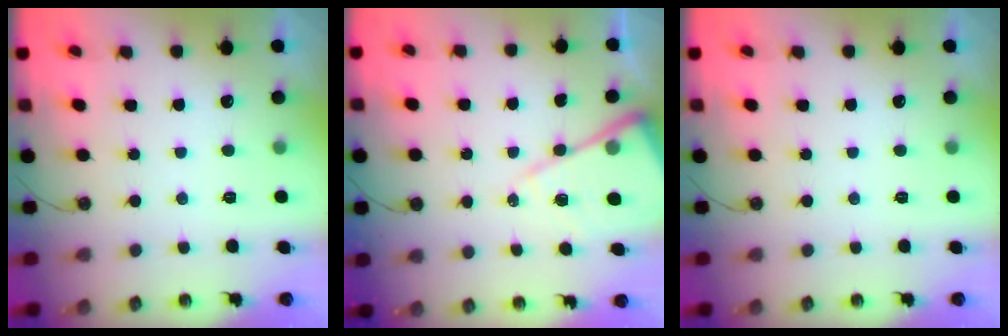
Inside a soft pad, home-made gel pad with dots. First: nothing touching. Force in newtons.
{"total": 13.6, "press": 13.6, "slide": 1.2}
{"total": 0.0}